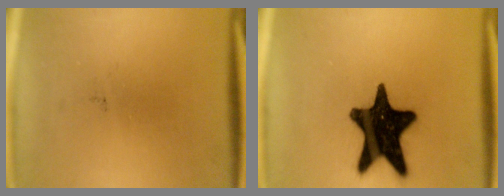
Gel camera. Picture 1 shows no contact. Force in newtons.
{"total": 19.1}